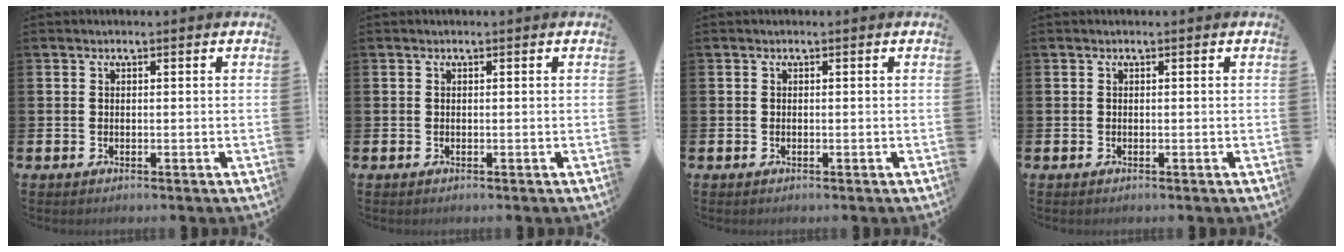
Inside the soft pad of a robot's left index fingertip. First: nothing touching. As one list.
[{"total": 0.0}, {"total": 0.0}, {"total": 0.0}]